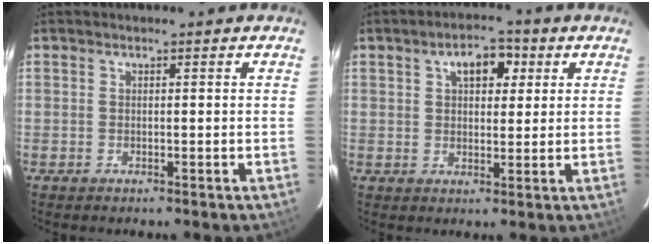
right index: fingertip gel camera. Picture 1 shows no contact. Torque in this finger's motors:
{"motor_torque": [0.35, 0.24, 0.17, 0.05]}